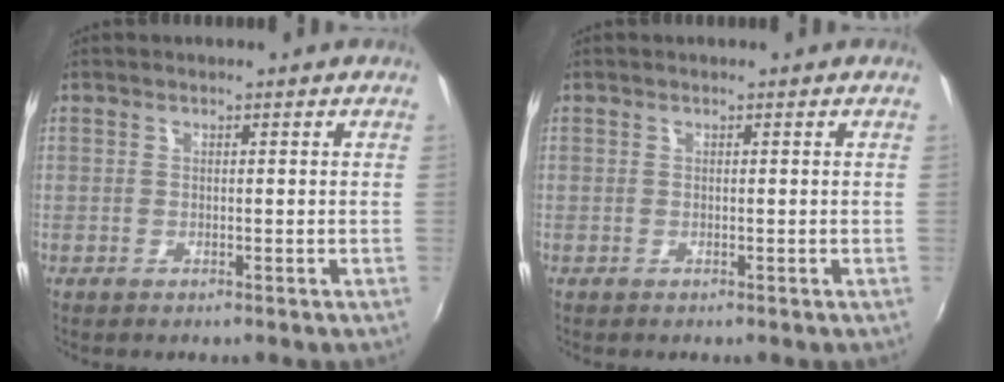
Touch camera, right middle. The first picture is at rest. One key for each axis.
{"total": 0.0}